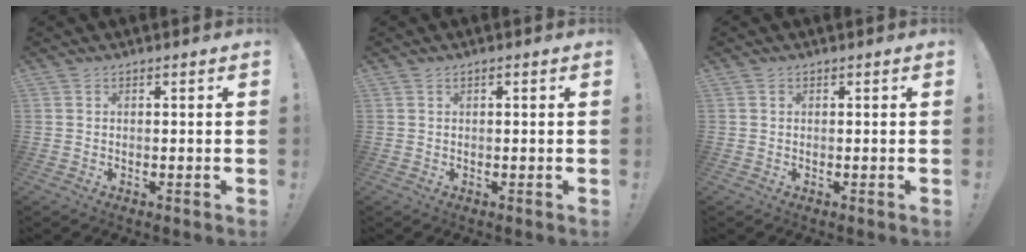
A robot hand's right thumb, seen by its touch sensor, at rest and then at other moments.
{"total": 0.6, "force": [0.2, 0.2, 0.5], "torque": [-0.012, 0.002, 0.003]}
{"total": 0.6, "force": [0.2, 0.5, 0.1], "torque": [0.001, 0.002, 0.002]}